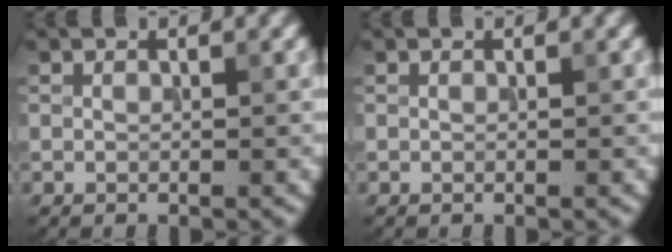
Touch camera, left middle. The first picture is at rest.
{"total": 0.0}